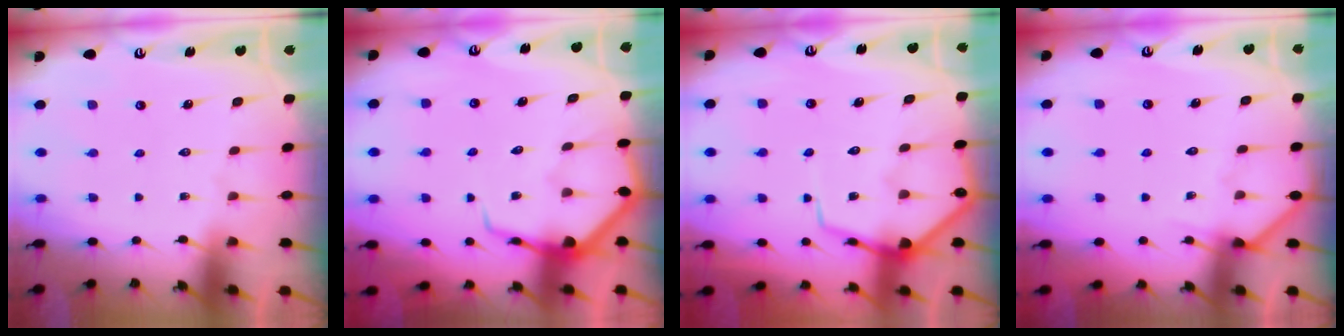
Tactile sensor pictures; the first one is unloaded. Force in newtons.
{"total": 7.7, "press": 7.7, "slide": 0.8}
{"total": 9.5, "press": 9.5, "slide": 0.9}
{"total": 3.1, "press": 3.1, "slide": 0.3}